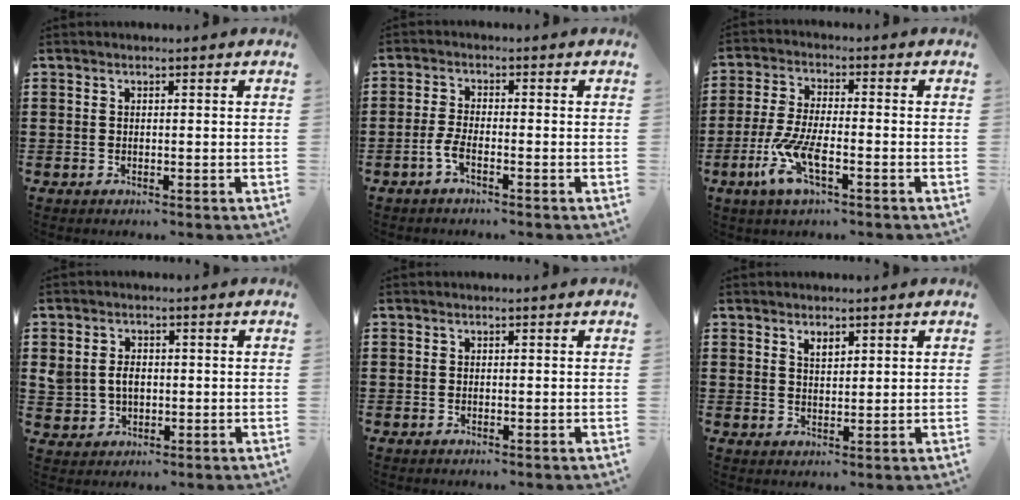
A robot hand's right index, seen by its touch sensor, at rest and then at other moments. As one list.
[{"total": 2.7, "force": [-1.3, 0.5, 2.3], "torque": [-0.053, -0.005, -0.027]}, {"total": 7.3, "force": [-3.0, 1.9, 6.4], "torque": [-0.161, -0.020, -0.062]}, {"total": 3.5, "force": [0.3, 2.8, 2.1], "torque": [-0.063, 0.005, -0.002]}, {"total": 0.0}, {"total": 2.1, "force": [1.6, 0.9, 1.0], "torque": [-0.022, 0.003, 0.029]}]